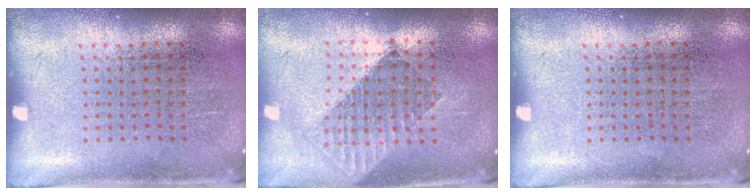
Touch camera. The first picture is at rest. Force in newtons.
{"total": 1.6, "press": 1.3, "slide": 0.9}
{"total": 0.0}